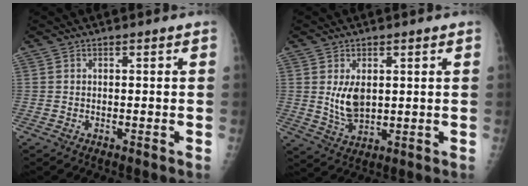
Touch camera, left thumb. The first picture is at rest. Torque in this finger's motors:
{"motor_torque": [1.07, 1.12, 1.11, -0.17, 0.08]}